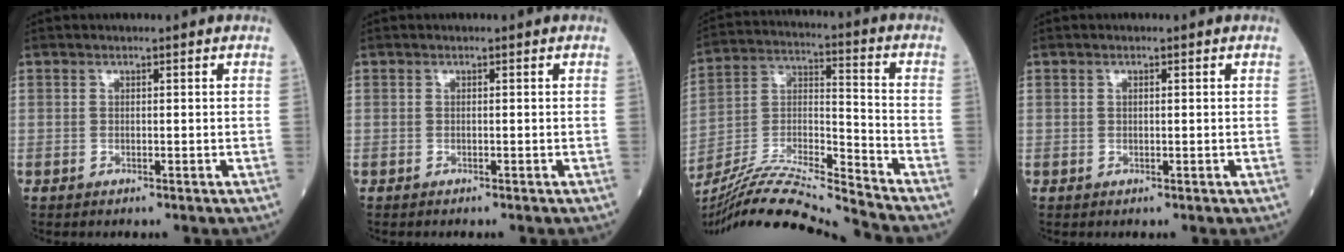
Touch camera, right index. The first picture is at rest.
{"total": 0.0}
{"total": 17.6, "force": [-16.5, -2.1, 5.7], "torque": [-0.106, 0.005, -0.295]}
{"total": 0.5, "force": [0.1, 0.2, 0.5], "torque": [-0.012, 0.000, 0.003]}